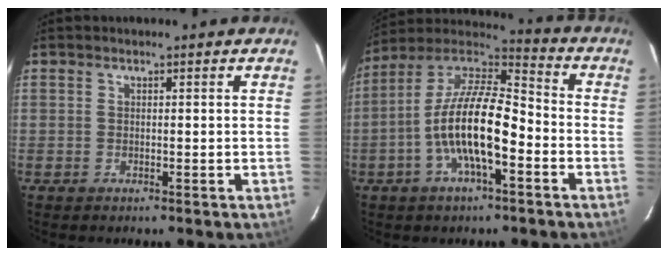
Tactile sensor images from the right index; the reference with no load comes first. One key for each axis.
{"total": 15.7, "fx": -4.8, "fy": 5.2, "fz": 14.0, "tx": -0.269, "ty": 0.001, "tz": -0.099}